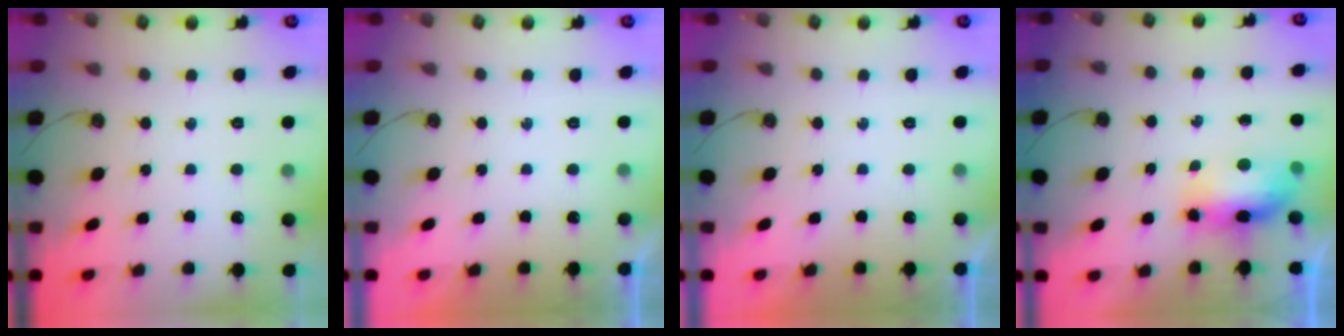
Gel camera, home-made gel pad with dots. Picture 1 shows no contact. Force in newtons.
{"total": 0.0}
{"total": 0.0}
{"total": 11.1, "press": 9.6, "slide": 5.5}